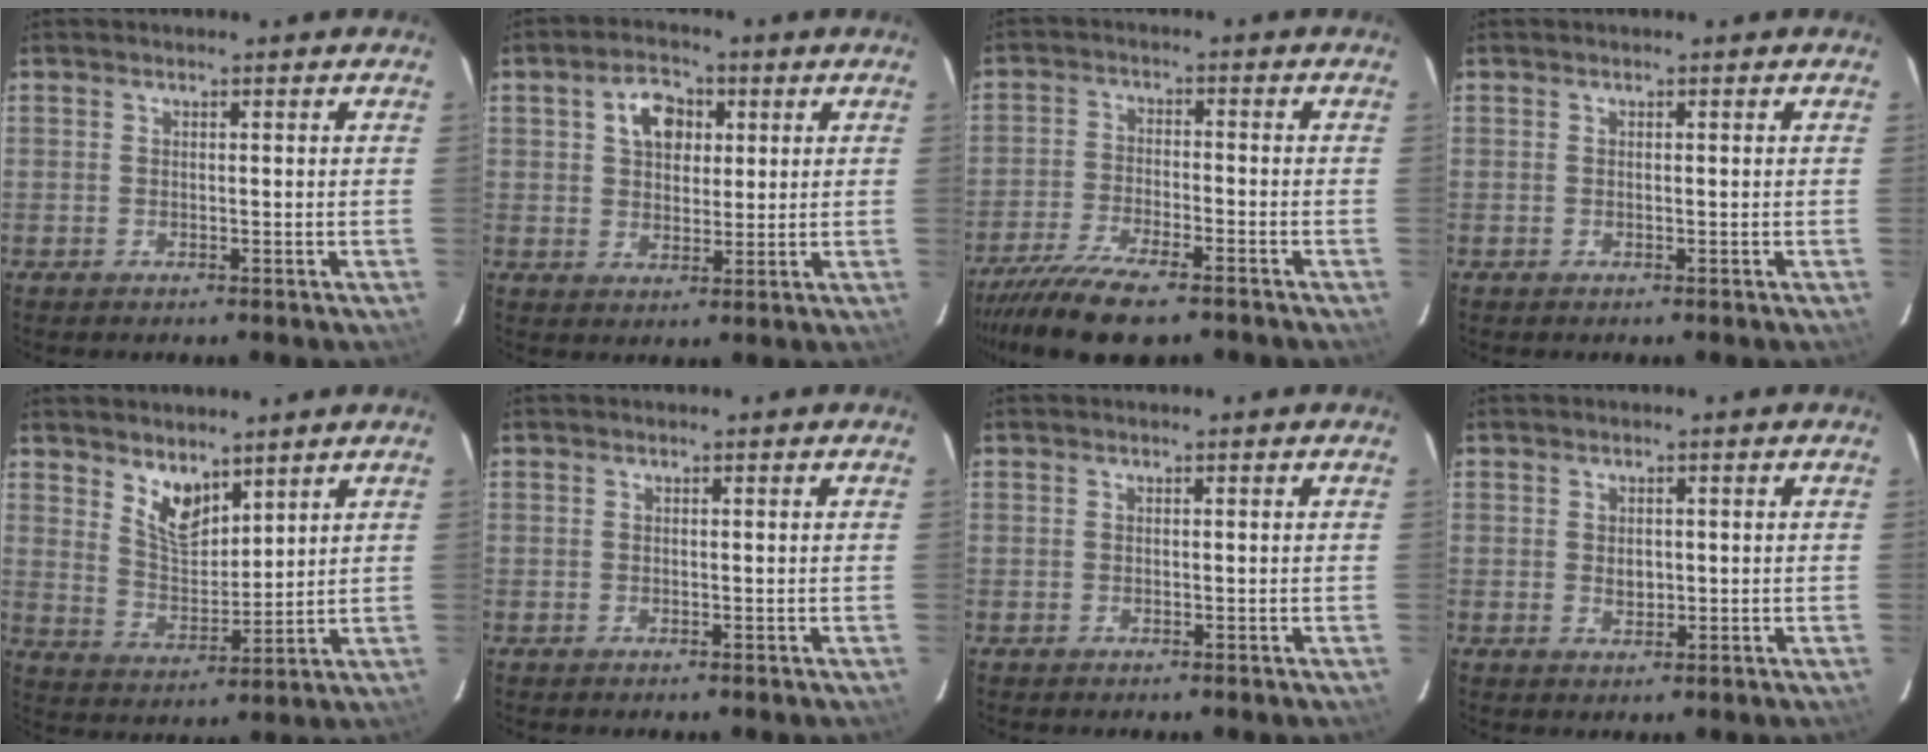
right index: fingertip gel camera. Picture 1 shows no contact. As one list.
[{"total": 7.0, "force": [2.4, 4.9, 4.4], "torque": [-0.071, 0.022, 0.043]}, {"total": 11.8, "force": [-9.3, 2.8, 6.6], "torque": [-0.156, -0.033, -0.171]}, {"total": 0.0}, {"total": 7.3, "force": [5.2, 3.3, 3.8], "torque": [-0.060, -0.004, 0.104]}, {"total": 0.0}, {"total": 0.0}, {"total": 2.0, "force": [0.2, 1.5, 1.4], "torque": [-0.020, 0.001, 0.004]}]